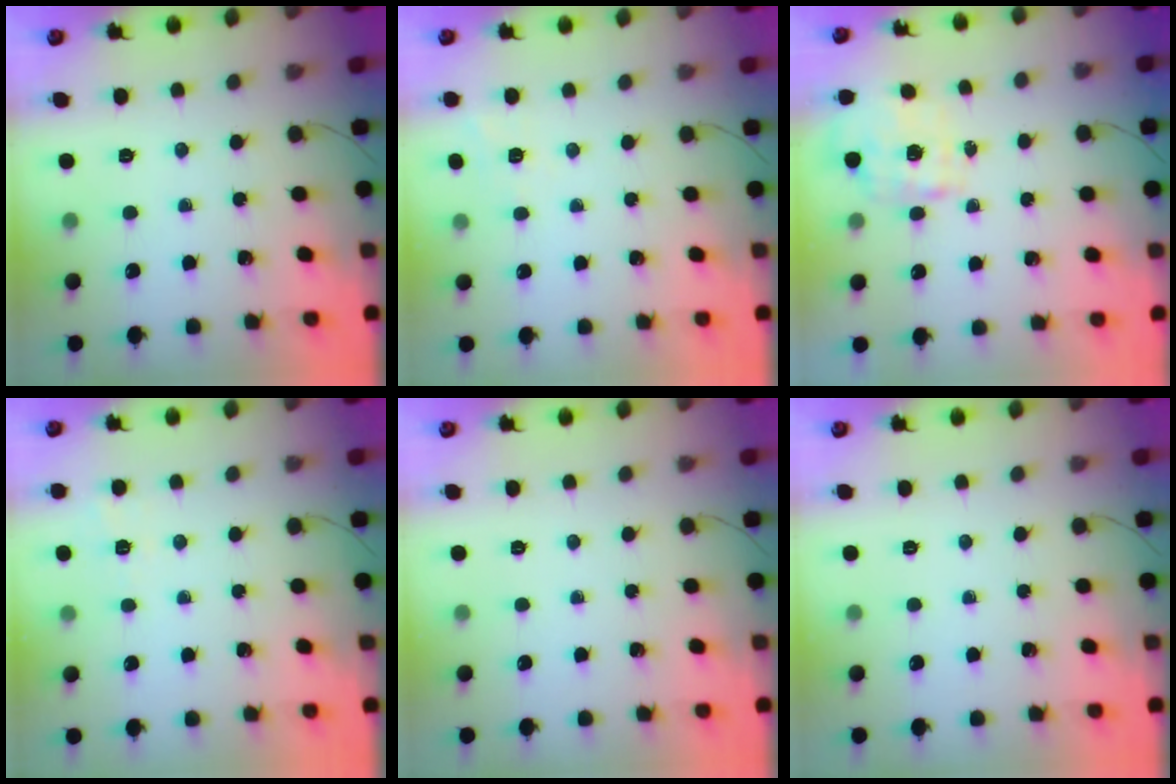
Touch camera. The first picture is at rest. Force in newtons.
{"total": 7.8, "press": 7.6, "slide": 1.7}
{"total": 1.9, "press": 1.8, "slide": 0.6}
{"total": 2.7, "press": 2.3, "slide": 1.5}
{"total": 0.0}
{"total": 0.0}